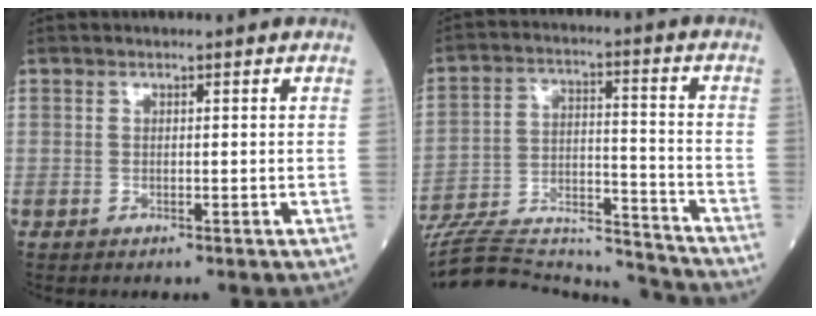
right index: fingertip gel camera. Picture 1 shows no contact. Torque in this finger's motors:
{"motor_torque": [-0.42, -0.54, -0.45, -0.21]}